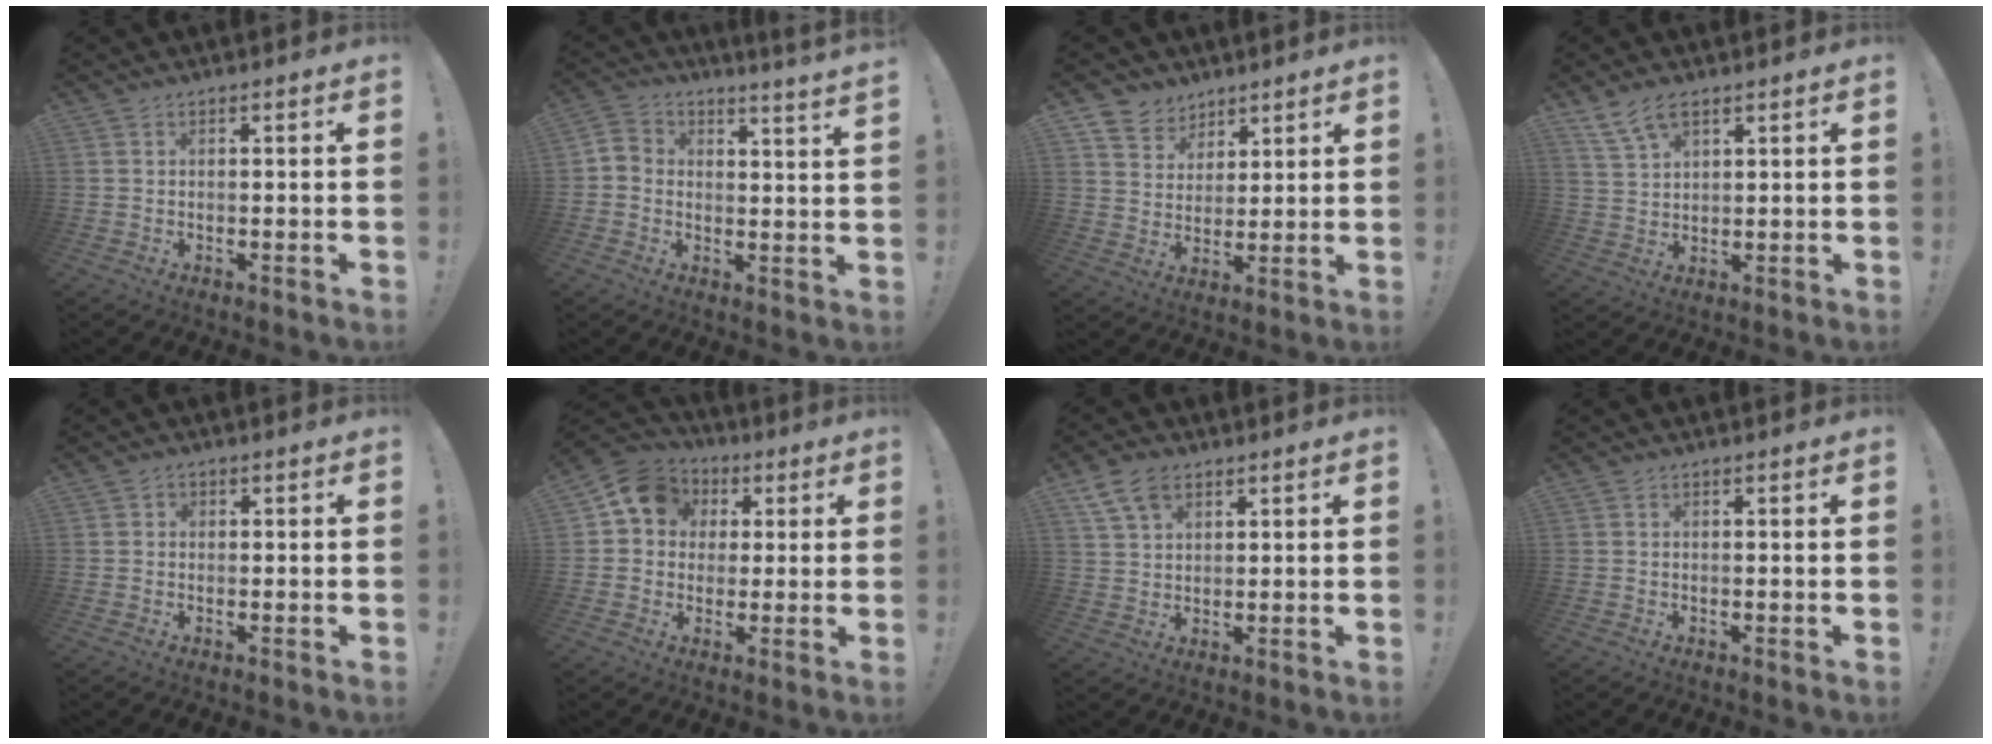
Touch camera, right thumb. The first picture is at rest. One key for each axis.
{"total": 3.7, "fx": 2.7, "fy": 1.6, "fz": 1.9, "tx": -0.037, "ty": -0.026, "tz": 0.049}
{"total": 7.6, "fx": 5.2, "fy": 5.5, "fz": 0.4, "tx": -0.019, "ty": -0.045, "tz": 0.105}
{"total": 7.3, "fx": 4.7, "fy": 3.6, "fz": 4.2, "tx": -0.079, "ty": -0.013, "tz": 0.092}
{"total": 1.2, "fx": 0.0, "fy": 1.1, "fz": 0.5, "tx": -0.004, "ty": 0.001, "tz": -0.002}
{"total": 11.3, "fx": 3.3, "fy": 9.5, "fz": 5.1, "tx": -0.067, "ty": 0.000, "tz": 0.065}
{"total": 8.1, "fx": 4.6, "fy": 5.0, "fz": 4.4, "tx": -0.086, "ty": -0.005, "tz": 0.092}
{"total": 0.0}